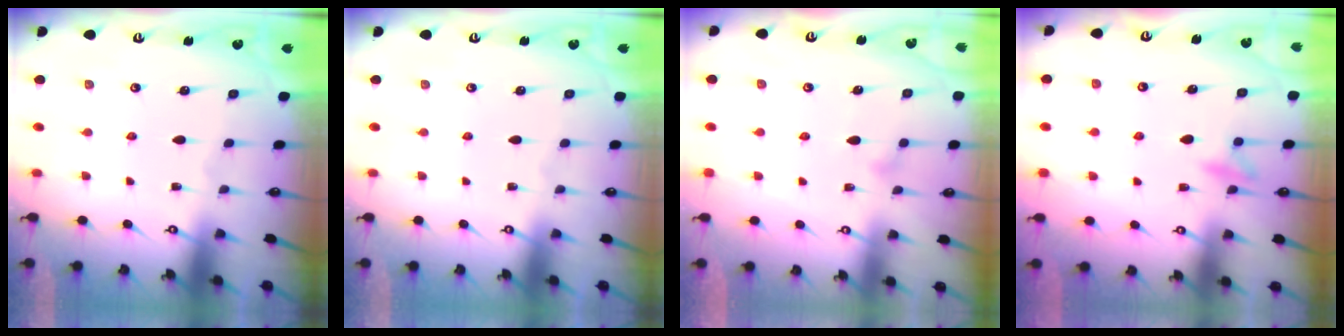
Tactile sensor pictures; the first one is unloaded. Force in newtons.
{"total": 0.0}
{"total": 8.3, "press": 8.3, "slide": 0.5}
{"total": 7.8, "press": 7.8, "slide": 0.9}